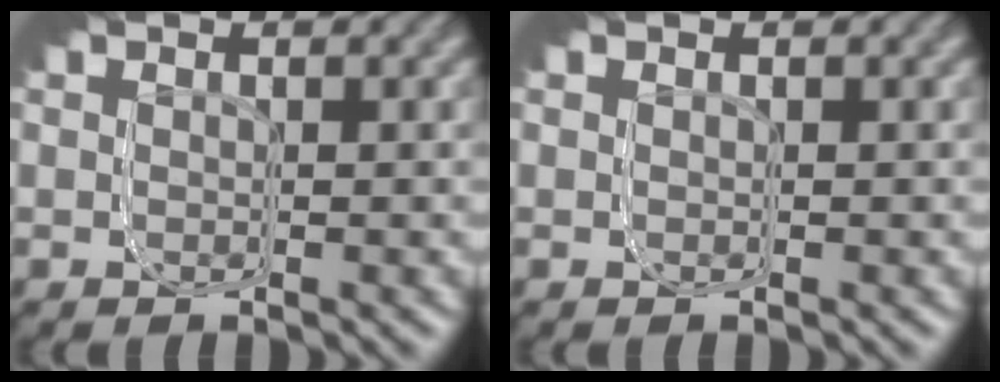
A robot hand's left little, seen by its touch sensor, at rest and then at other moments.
{"total": 0.0}